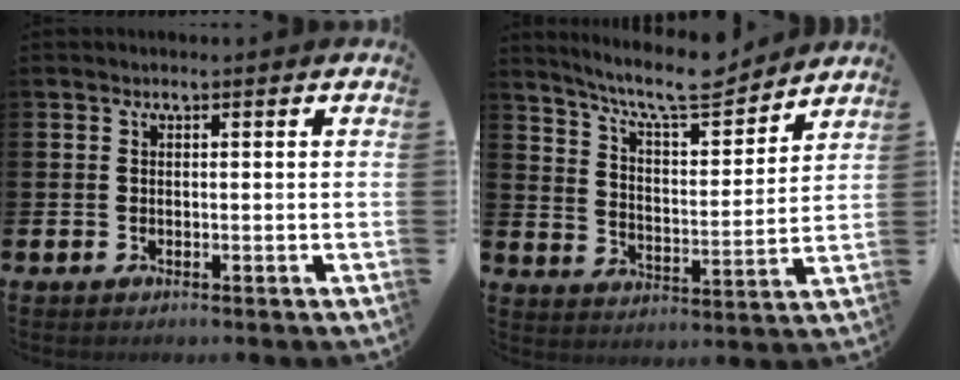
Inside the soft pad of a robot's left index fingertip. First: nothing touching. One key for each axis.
{"total": 9.5, "fx": 8.6, "fy": 1.7, "fz": 3.7, "tx": -0.093, "ty": -0.053, "tz": 0.150}